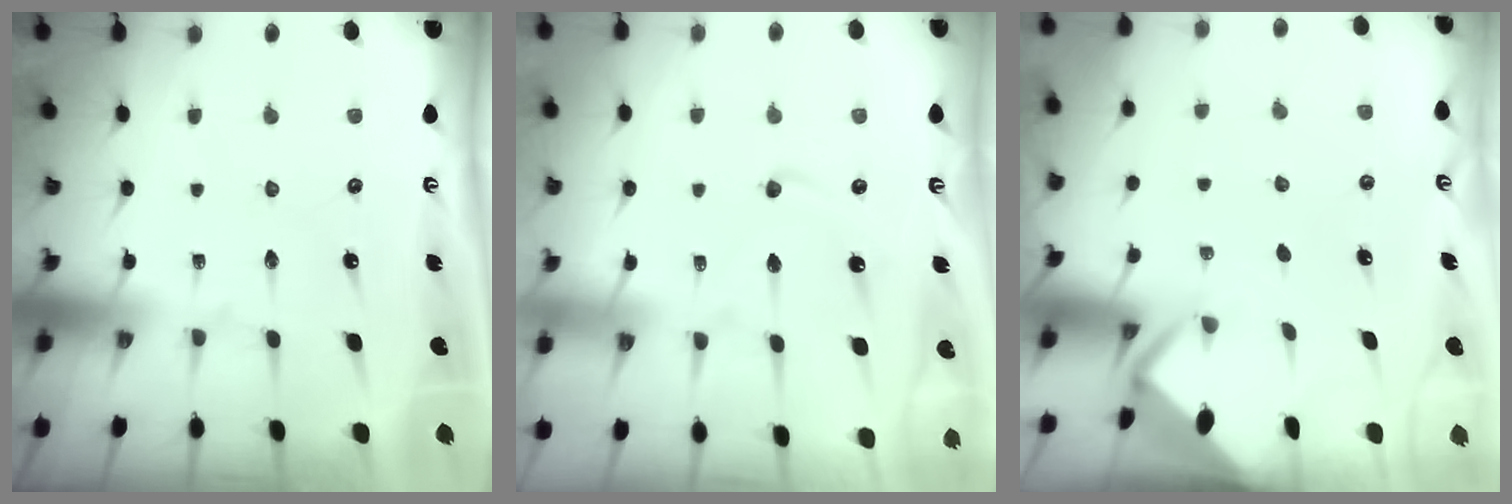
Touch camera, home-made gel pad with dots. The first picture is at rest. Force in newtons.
{"total": 9.1, "press": 9.0, "slide": 0.9}
{"total": 2.1, "press": 2.1, "slide": 0.0}